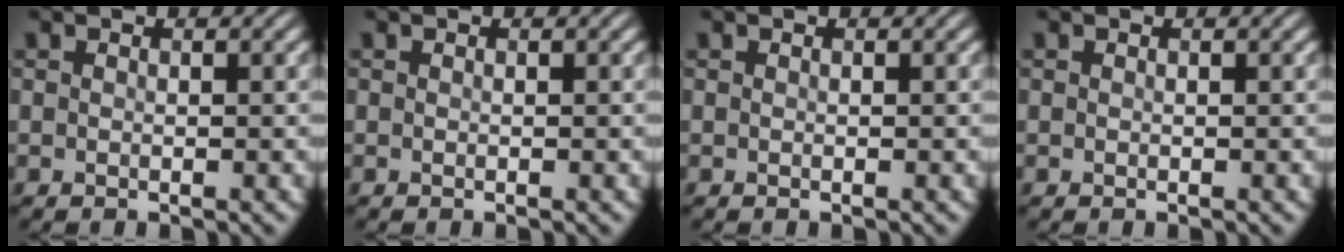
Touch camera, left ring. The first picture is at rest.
{"total": 0.0}
{"total": 0.0}
{"total": 0.8, "force": [-0.3, -0.4, -0.6], "torque": [-0.002, -0.005, 0.008]}